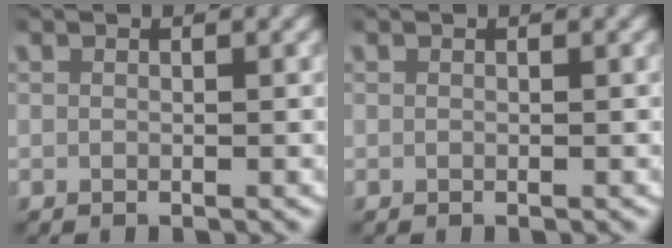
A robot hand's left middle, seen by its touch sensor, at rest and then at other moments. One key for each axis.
{"total": 0.0}